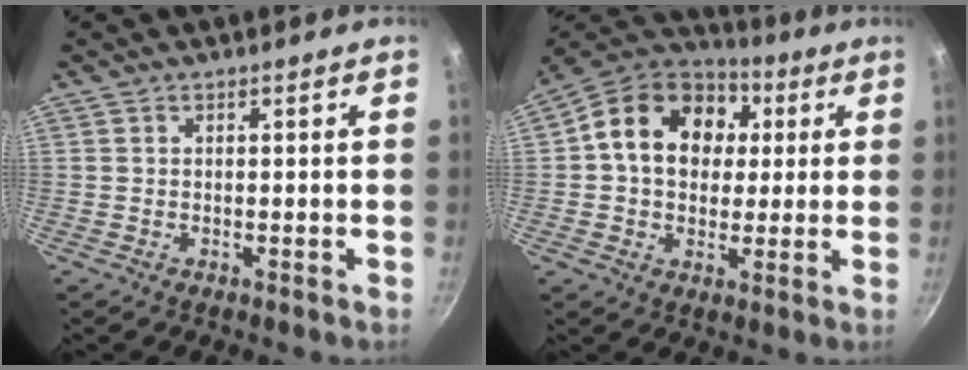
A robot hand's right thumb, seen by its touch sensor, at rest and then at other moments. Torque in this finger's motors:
{"motor_torque": [-0.45, 0.90, 0.01, 0.15, 0.08]}